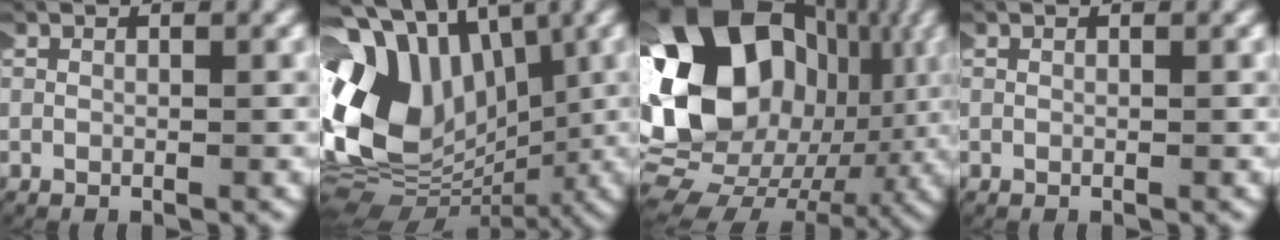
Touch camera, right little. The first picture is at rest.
{"total": 17.7, "force": [1.2, 13.5, 11.4], "torque": [-0.240, -0.015, 0.021]}
{"total": 20.9, "force": [2.0, 14.9, 14.5], "torque": [-0.276, -0.023, 0.031]}
{"total": 0.0}